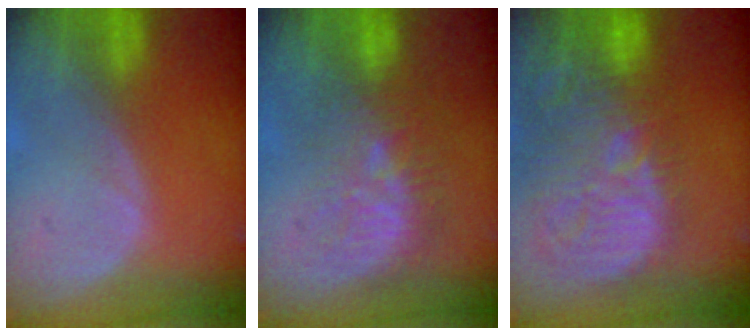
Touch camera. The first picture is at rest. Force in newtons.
{"total": 9.2, "press": 8.8, "slide": 2.9}
{"total": 15.2, "press": 13.2, "slide": 7.4}